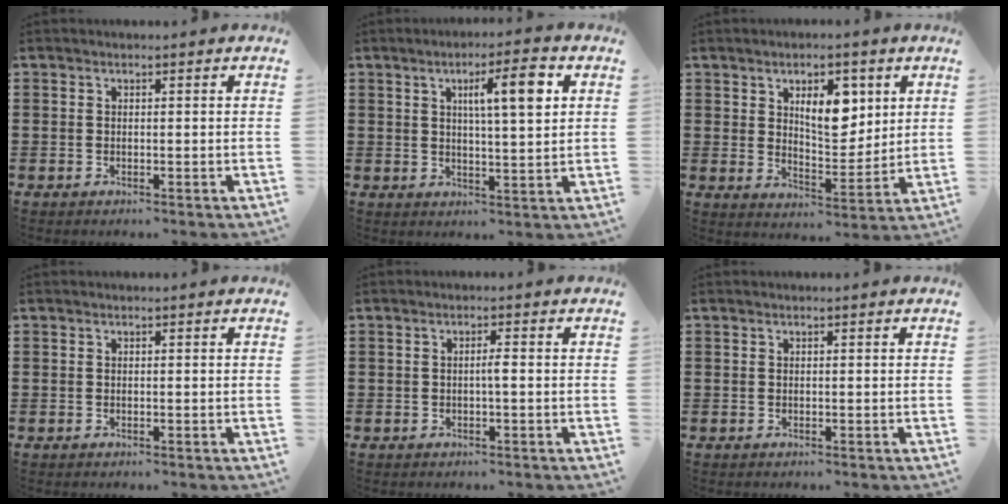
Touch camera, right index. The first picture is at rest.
{"total": 7.5, "force": [2.5, 1.2, 7.0], "torque": [-0.117, -0.003, 0.033]}
{"total": 7.8, "force": [3.4, 4.0, 5.7], "torque": [-0.085, -0.004, 0.053]}
{"total": 0.0}
{"total": 1.0, "force": [-0.3, 0.2, 1.0], "torque": [-0.019, -0.004, -0.004]}
{"total": 0.0}